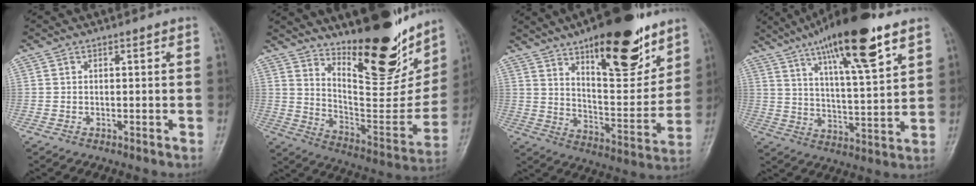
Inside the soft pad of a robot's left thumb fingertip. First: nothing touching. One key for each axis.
{"total": 24.8, "fx": 16.9, "fy": 8.4, "fz": 16.1, "tx": -0.188, "ty": -0.107, "tz": 0.270}
{"total": 21.9, "fx": 13.3, "fy": 7.8, "fz": 15.5, "tx": -0.190, "ty": -0.072, "tz": 0.212}
{"total": 18.9, "fx": 11.5, "fy": 3.9, "fz": 14.5, "tx": -0.225, "ty": -0.041, "tz": 0.191}